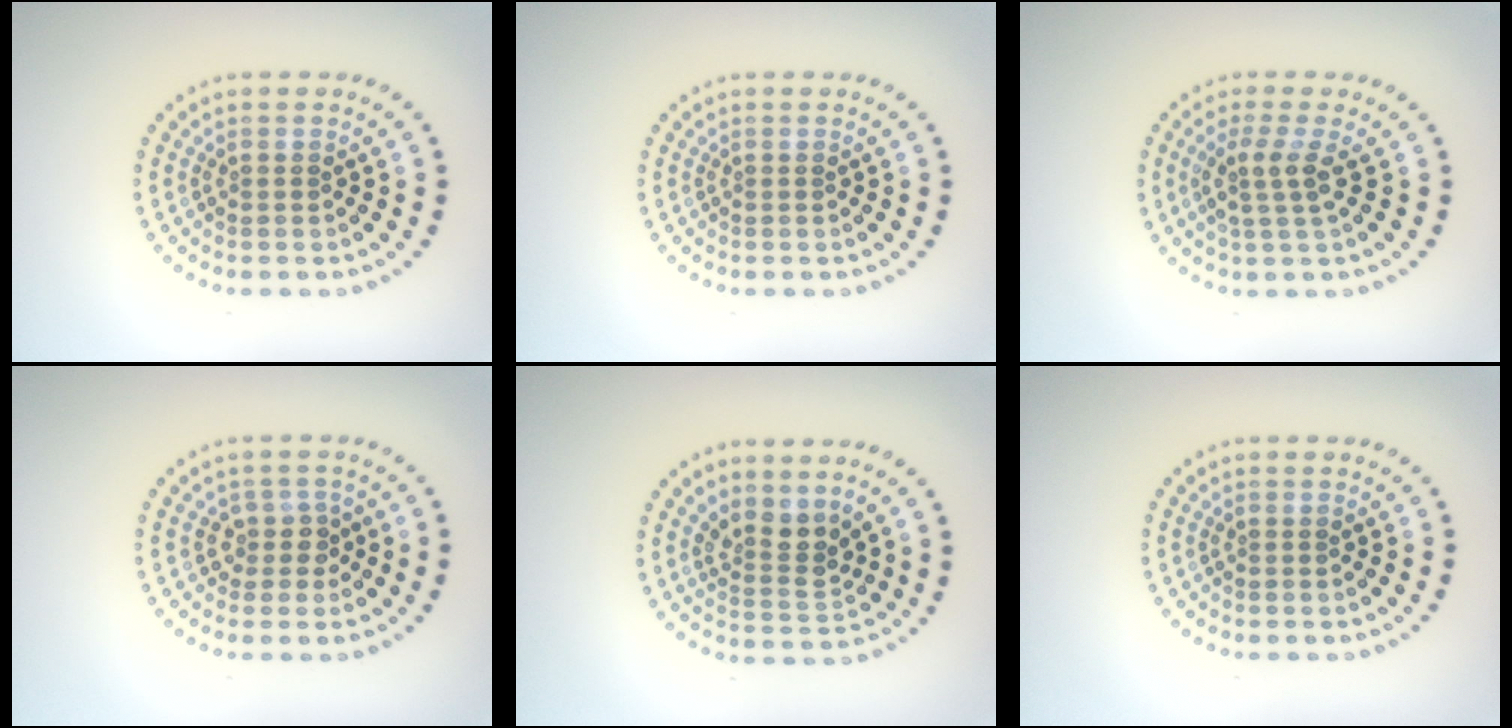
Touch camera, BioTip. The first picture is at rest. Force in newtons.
{"total": 0.0}
{"total": 2.5, "press": 2.0, "slide": 1.6}
{"total": 1.8, "press": 1.4, "slide": 1.2}
{"total": 2.8, "press": 2.1, "slide": 1.8}
{"total": 0.0}